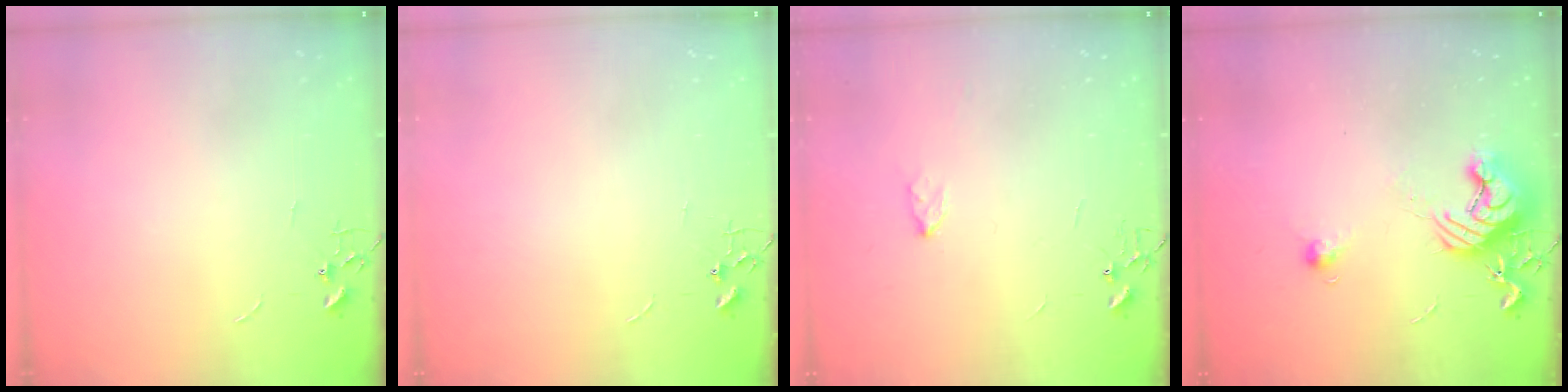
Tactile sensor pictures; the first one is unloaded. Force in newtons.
{"total": 0.0}
{"total": 3.6, "press": 3.6, "slide": 0.6}
{"total": 11.2, "press": 11.1, "slide": 1.0}